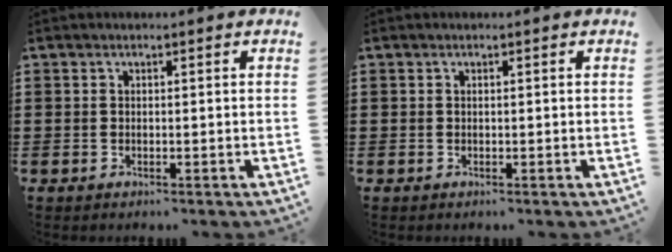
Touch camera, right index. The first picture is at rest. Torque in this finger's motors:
{"motor_torque": [-0.22, 0.08, 0.00, -0.01]}